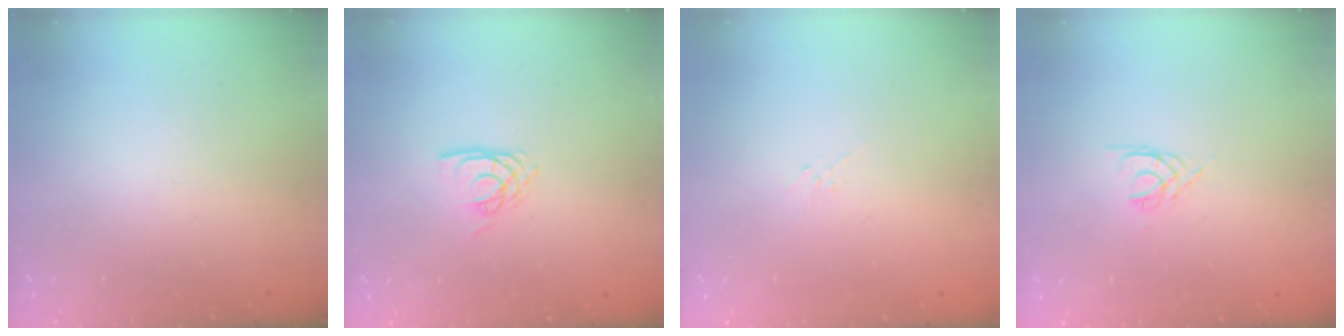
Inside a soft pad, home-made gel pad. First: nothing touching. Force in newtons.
{"total": 6.0, "press": 5.9, "slide": 0.4}
{"total": 2.1, "press": 2.0, "slide": 0.6}
{"total": 3.6, "press": 3.6, "slide": 0.5}